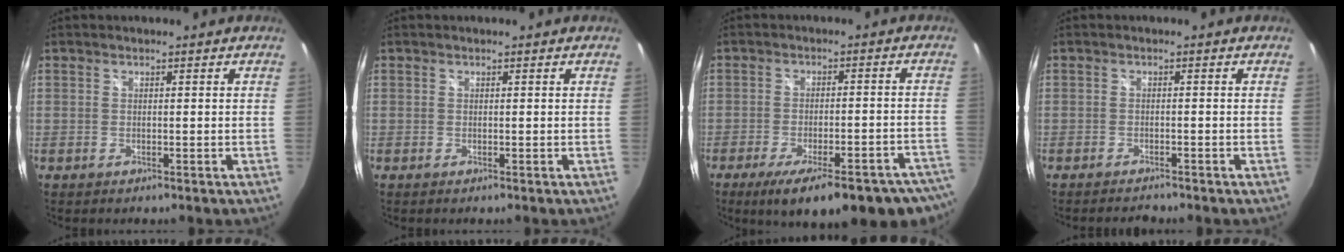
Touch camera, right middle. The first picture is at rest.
{"total": 0.0}
{"total": 20.6, "force": [-16.1, 5.1, 11.7], "torque": [-0.168, -0.038, -0.208]}
{"total": 2.8, "force": [-2.6, 0.6, 0.7], "torque": [-0.021, -0.009, -0.044]}